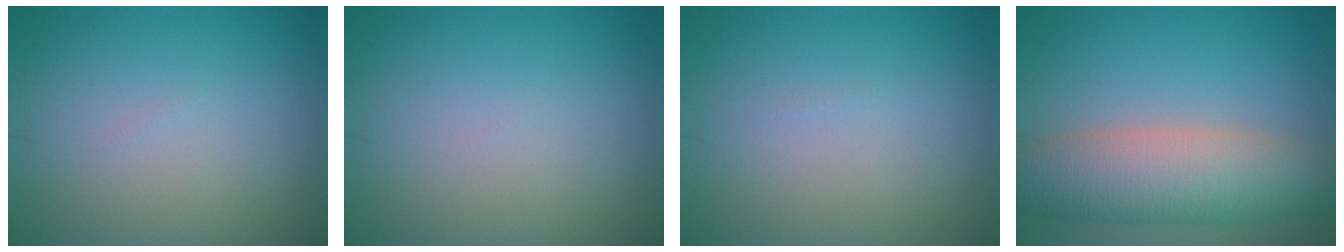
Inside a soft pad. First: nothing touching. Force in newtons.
{"total": 0.0}
{"total": 0.0}
{"total": 8.1, "press": 8.1, "slide": 0.7}